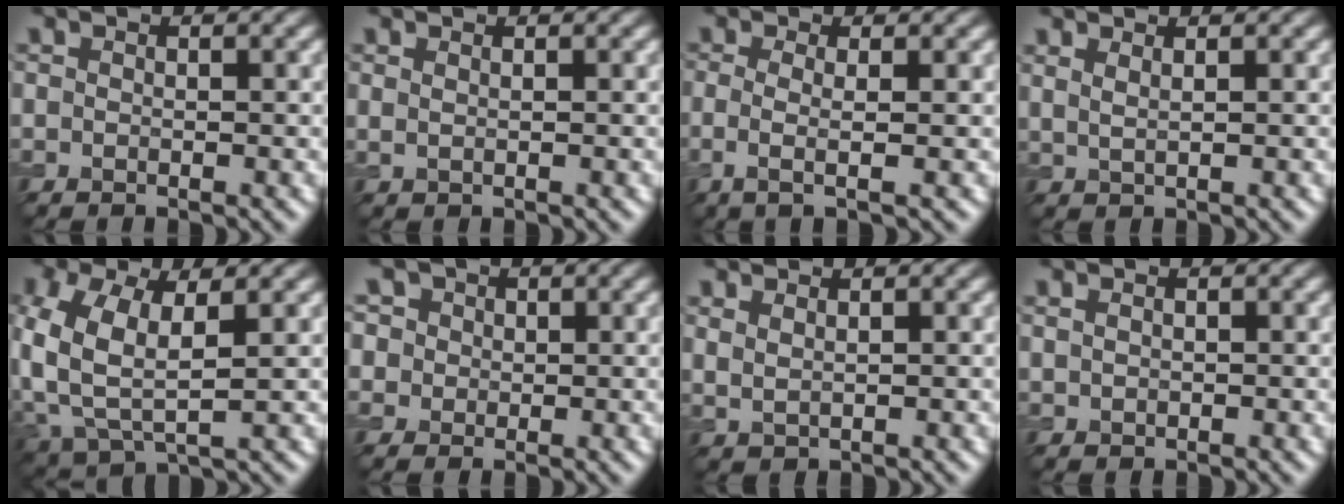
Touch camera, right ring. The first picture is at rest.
{"total": 1.0, "force": [0.5, 0.4, 0.7], "torque": [-0.013, -0.004, 0.004]}
{"total": 2.6, "force": [-0.2, 0.7, 2.5], "torque": [-0.046, -0.006, -0.008]}
{"total": 1.8, "force": [1.1, 0.7, 1.2], "torque": [-0.014, -0.001, 0.014]}
{"total": 8.1, "force": [0.7, 4.8, 6.6], "torque": [-0.173, -0.007, 0.020]}
{"total": 7.2, "force": [3.5, 5.6, 3.0], "torque": [-0.061, 0.025, 0.030]}
{"total": 1.4, "force": [0.9, 0.6, 1.0], "torque": [-0.019, -0.006, 0.023]}
{"total": 0.7, "force": [0.3, 0.5, 0.5], "torque": [-0.013, -0.001, 0.009]}